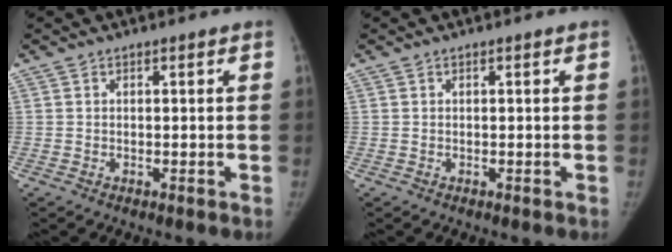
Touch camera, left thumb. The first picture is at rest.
{"total": 0.0}